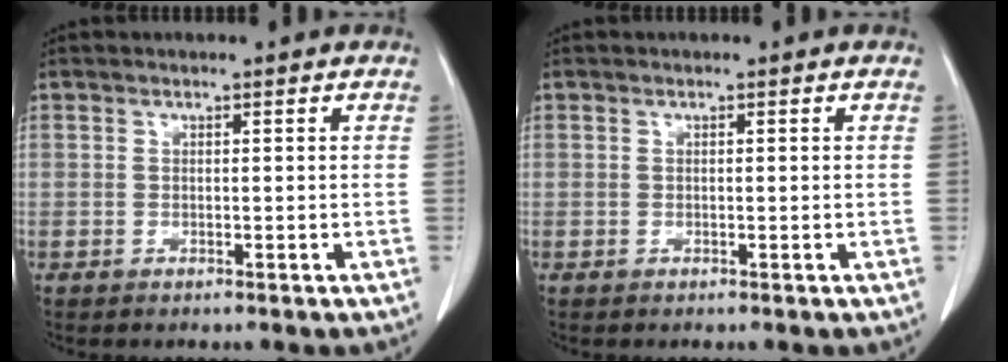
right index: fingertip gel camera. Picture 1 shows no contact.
{"total": 0.0}